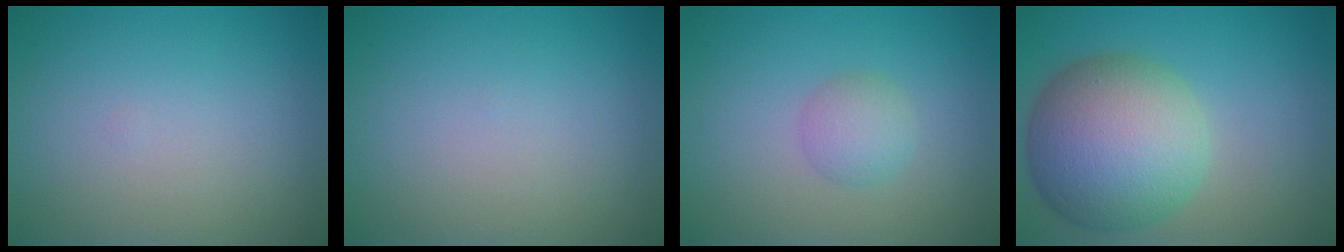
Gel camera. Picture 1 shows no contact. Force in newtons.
{"total": 0.0}
{"total": 2.0, "press": 2.0, "slide": 0.1}
{"total": 10.4, "press": 10.4, "slide": 0.5}